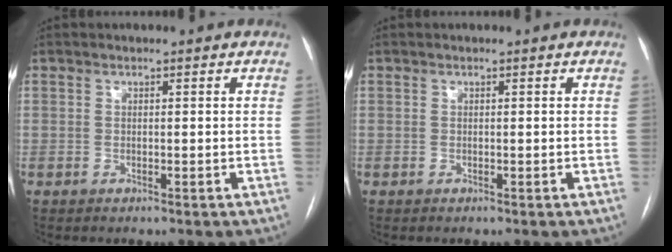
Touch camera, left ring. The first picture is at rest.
{"total": 0.0}